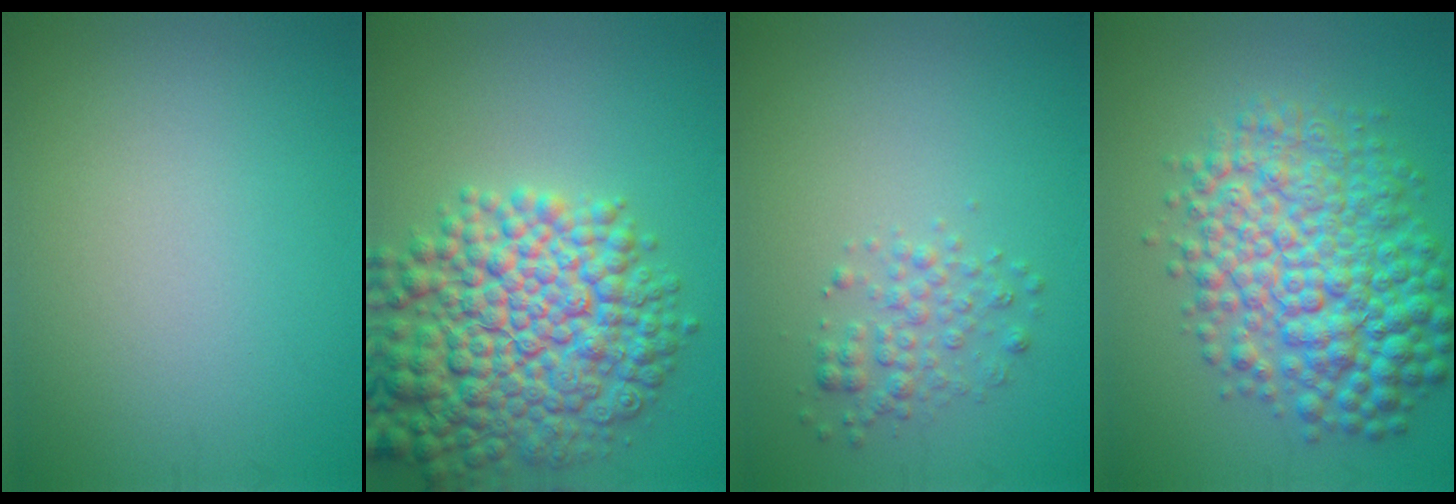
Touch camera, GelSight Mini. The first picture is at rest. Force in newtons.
{"total": 10.8, "press": 10.8, "slide": 0.3}
{"total": 2.0, "press": 2.0, "slide": 0.1}
{"total": 9.2, "press": 9.2, "slide": 0.1}